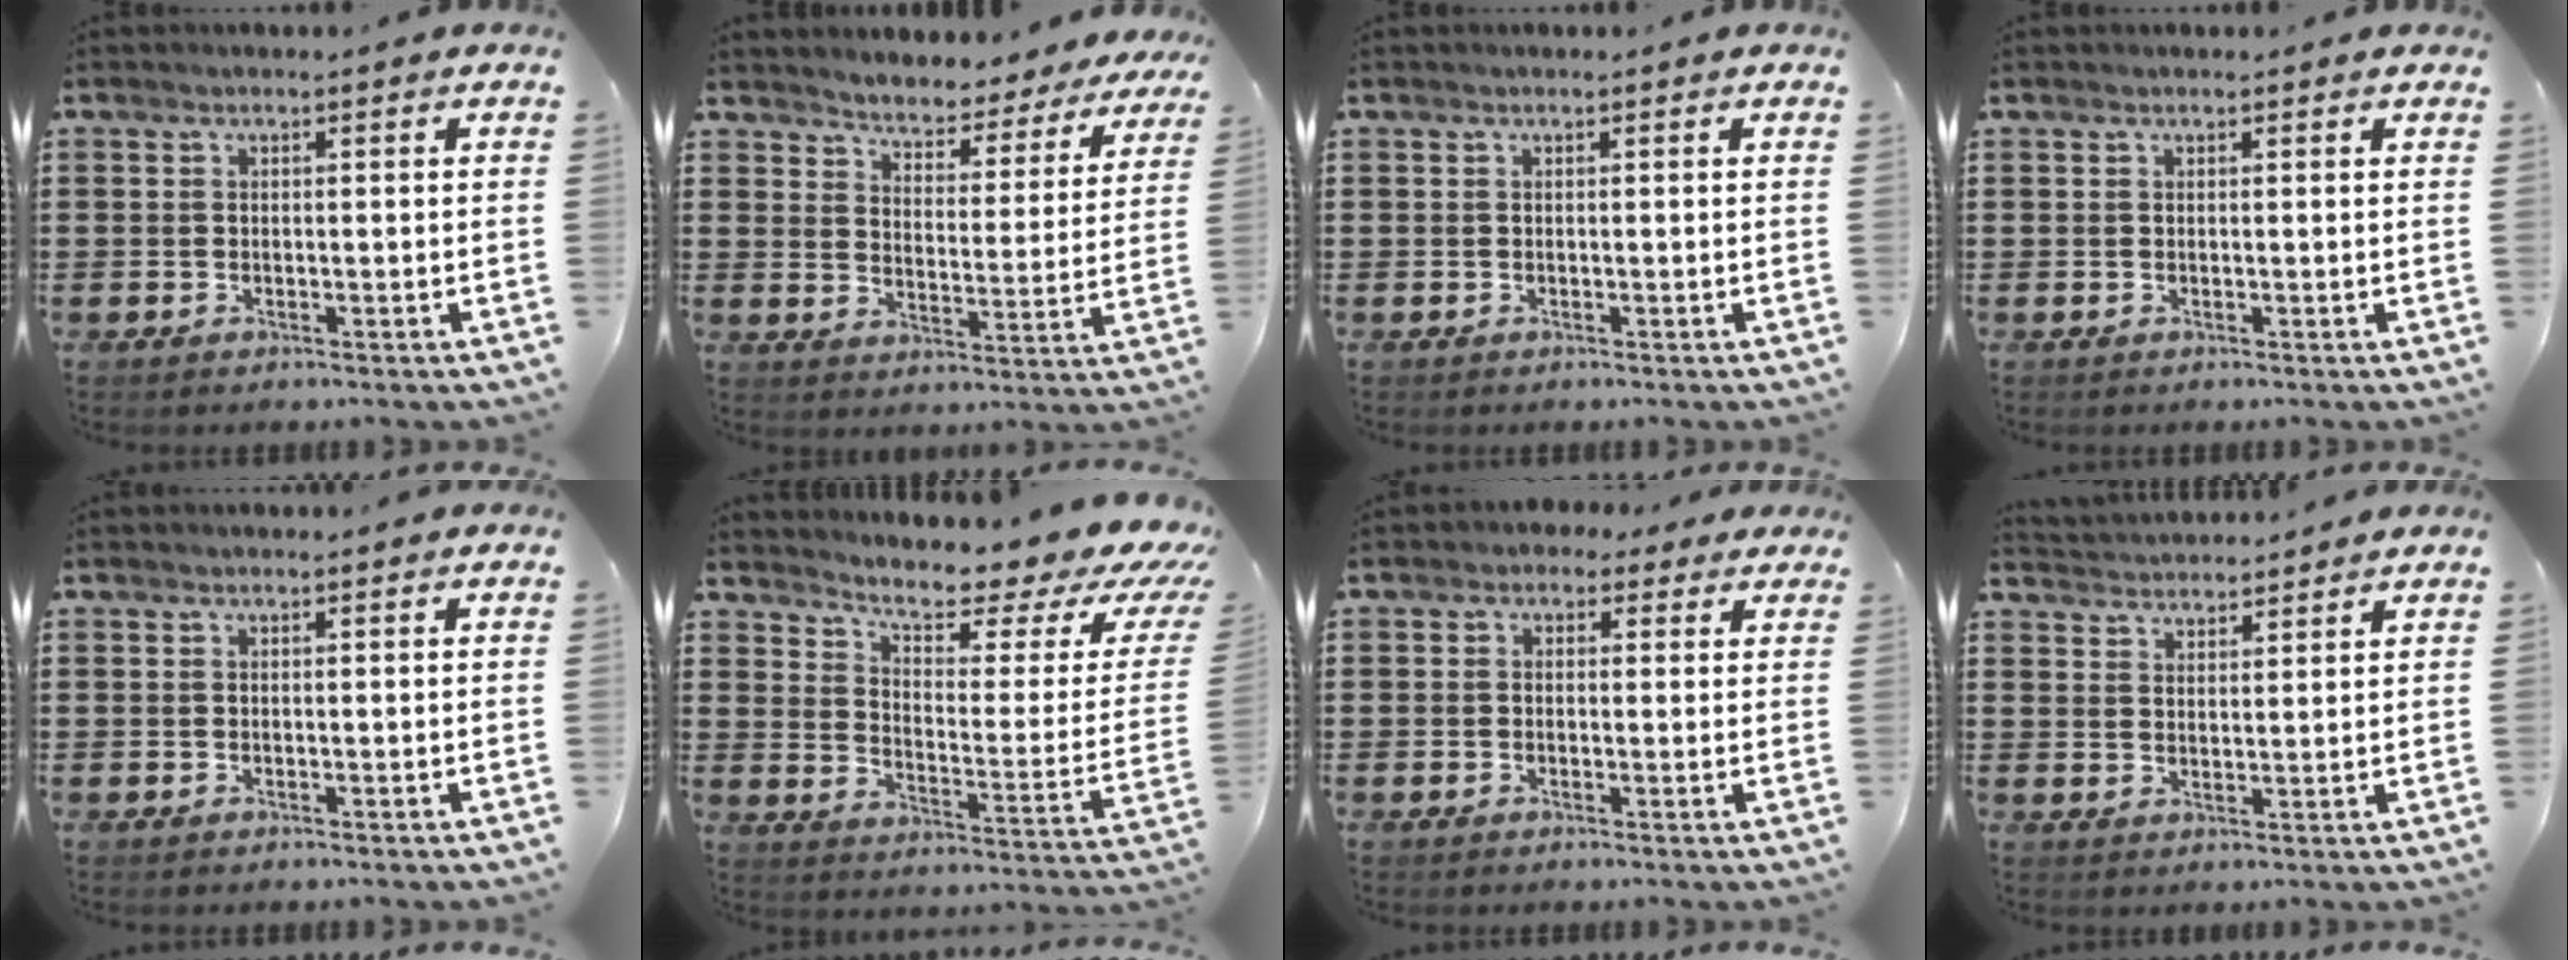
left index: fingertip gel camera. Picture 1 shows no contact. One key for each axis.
{"total": 3.7, "fx": 3.6, "fy": 0.1, "fz": -0.5, "tx": -0.017, "ty": -0.036, "tz": 0.056}
{"total": 0.0}
{"total": 0.0}
{"total": 0.0}
{"total": 7.1, "fx": 5.5, "fy": 1.8, "fz": 4.1, "tx": -0.081, "ty": -0.043, "tz": 0.085}
{"total": 1.8, "fx": 0.9, "fy": 1.5, "fz": 0.4, "tx": -0.009, "ty": 0.007, "tz": 0.013}
{"total": 2.9, "fx": 2.9, "fy": -0.1, "fz": -0.5, "tx": -0.001, "ty": -0.011, "tz": 0.054}